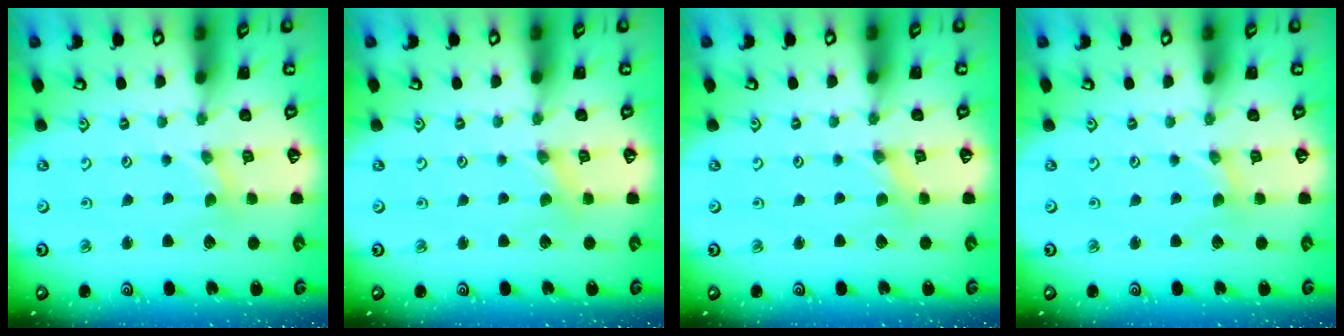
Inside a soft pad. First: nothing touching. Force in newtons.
{"total": 0.8, "press": 0.8, "slide": 0.2}
{"total": 0.0}
{"total": 0.0}